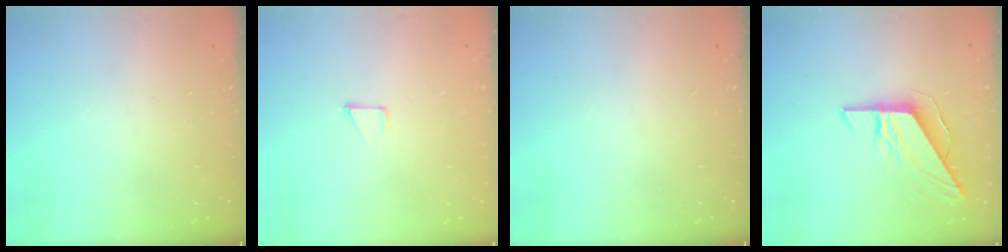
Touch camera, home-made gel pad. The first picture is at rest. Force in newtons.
{"total": 3.4, "press": 3.4, "slide": 0.3}
{"total": 0.0}
{"total": 8.3, "press": 8.3, "slide": 0.7}